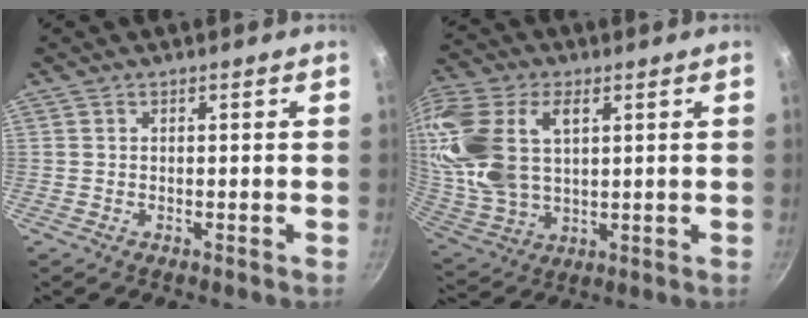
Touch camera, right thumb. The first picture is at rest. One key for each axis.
{"total": 21.2, "fx": 6.0, "fy": 13.4, "fz": 15.4, "tx": -0.334, "ty": -0.008, "tz": 0.120}